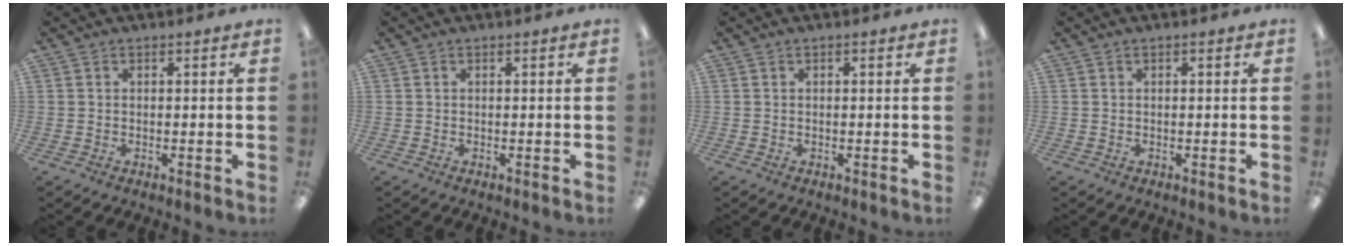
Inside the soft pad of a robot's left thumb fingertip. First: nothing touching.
{"total": 0.0}
{"total": 0.0}
{"total": 0.0}